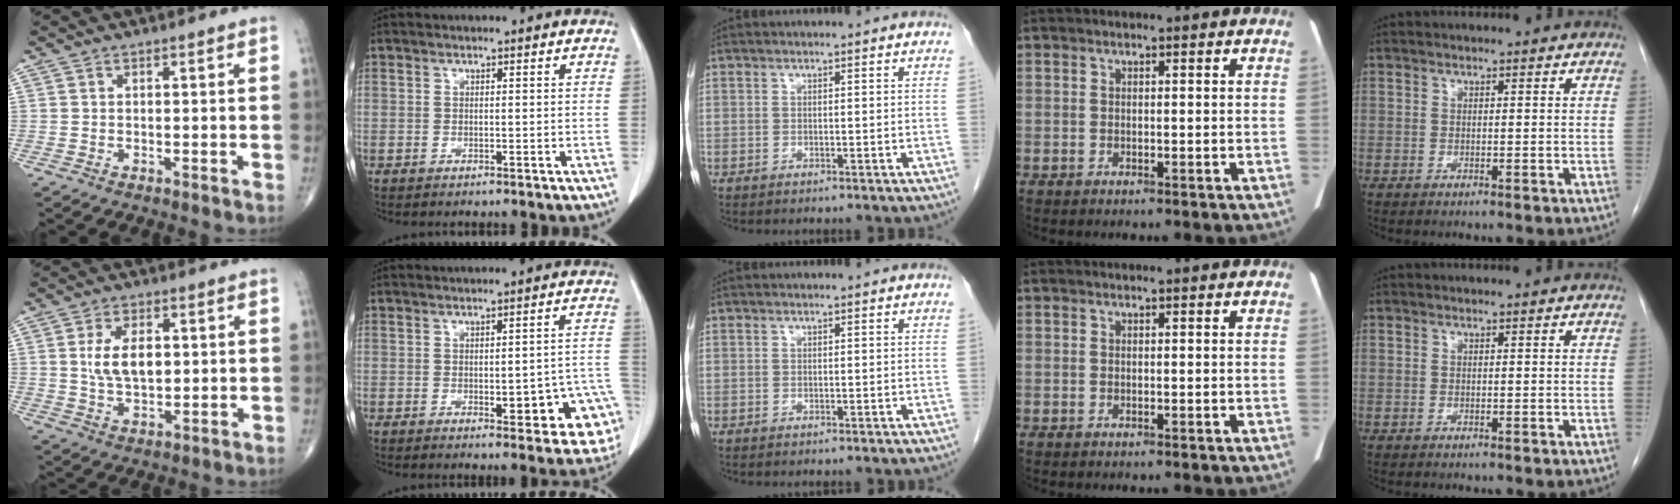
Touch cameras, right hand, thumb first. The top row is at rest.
{"thumb": {"total": 8.0, "force": [1.2, 4.7, 6.4], "torque": [-0.104, -0.006, 0.025]}, "index": {"total": 10.7, "force": [-4.1, 3.2, 9.3], "torque": [-0.063, 0.024, -0.042]}}